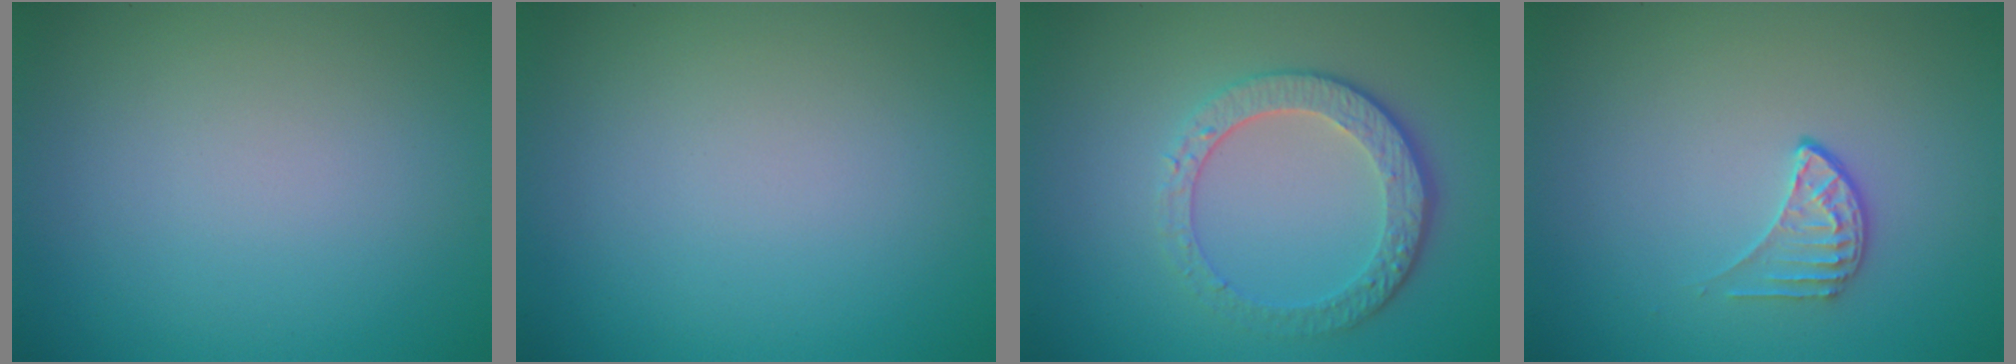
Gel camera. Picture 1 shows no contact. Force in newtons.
{"total": 0.0}
{"total": 4.5, "press": 3.2, "slide": 3.1}
{"total": 1.6, "press": 1.0, "slide": 1.2}